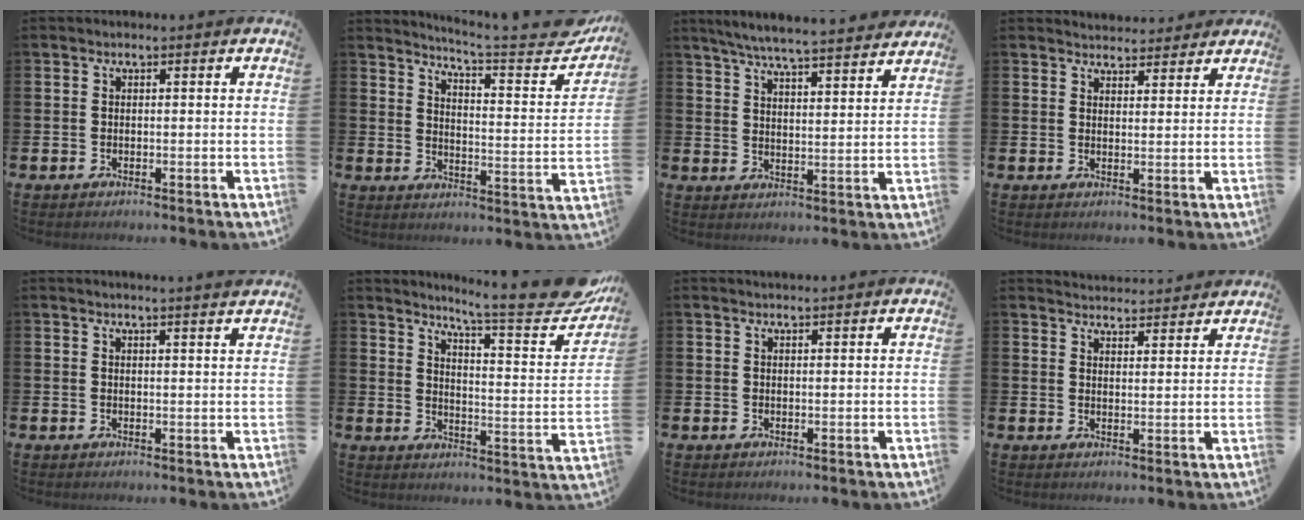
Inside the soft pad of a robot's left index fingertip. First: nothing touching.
{"total": 6.0, "force": [5.2, 0.2, 2.9], "torque": [-0.055, -0.051, 0.077]}
{"total": 6.4, "force": [6.2, 0.0, 1.7], "torque": [-0.049, -0.043, 0.108]}
{"total": 3.7, "force": [3.5, 1.1, -0.2], "torque": [0.005, -0.020, 0.064]}
{"total": 2.0, "force": [2.0, -0.5, 0.0], "torque": [0.006, -0.013, 0.035]}
{"total": 8.7, "force": [7.5, 0.5, 4.4], "torque": [-0.075, -0.065, 0.116]}
{"total": 1.1, "force": [1.1, 0.0, 0.1], "torque": [0.010, -0.006, 0.018]}
{"total": 3.9, "force": [3.9, 0.4, -0.3], "torque": [-0.003, -0.028, 0.071]}